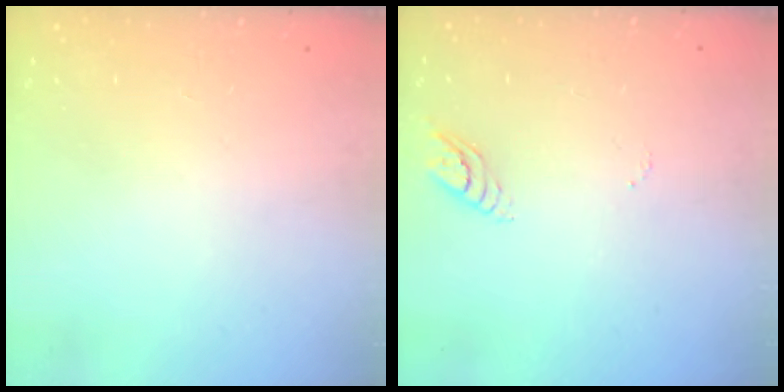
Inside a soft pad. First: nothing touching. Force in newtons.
{"total": 3.6, "press": 3.6, "slide": 0.6}